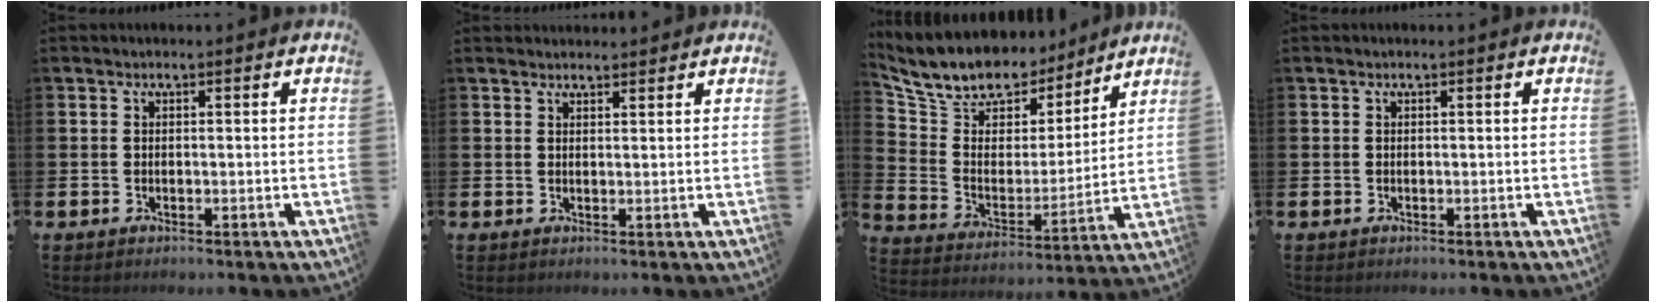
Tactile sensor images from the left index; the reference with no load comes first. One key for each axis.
{"total": 1.8, "fx": 1.7, "fy": 0.4, "fz": 0.1, "tx": 0.008, "ty": -0.006, "tz": 0.029}
{"total": 10.8, "fx": 9.7, "fy": 4.2, "fz": 1.9, "tx": -0.083, "ty": -0.071, "tz": 0.172}
{"total": 0.0}